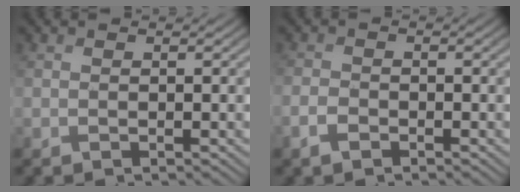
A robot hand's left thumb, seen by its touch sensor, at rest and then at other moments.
{"total": 2.0, "force": [-1.3, 1.0, 1.1], "torque": [-0.027, 0.000, -0.030]}